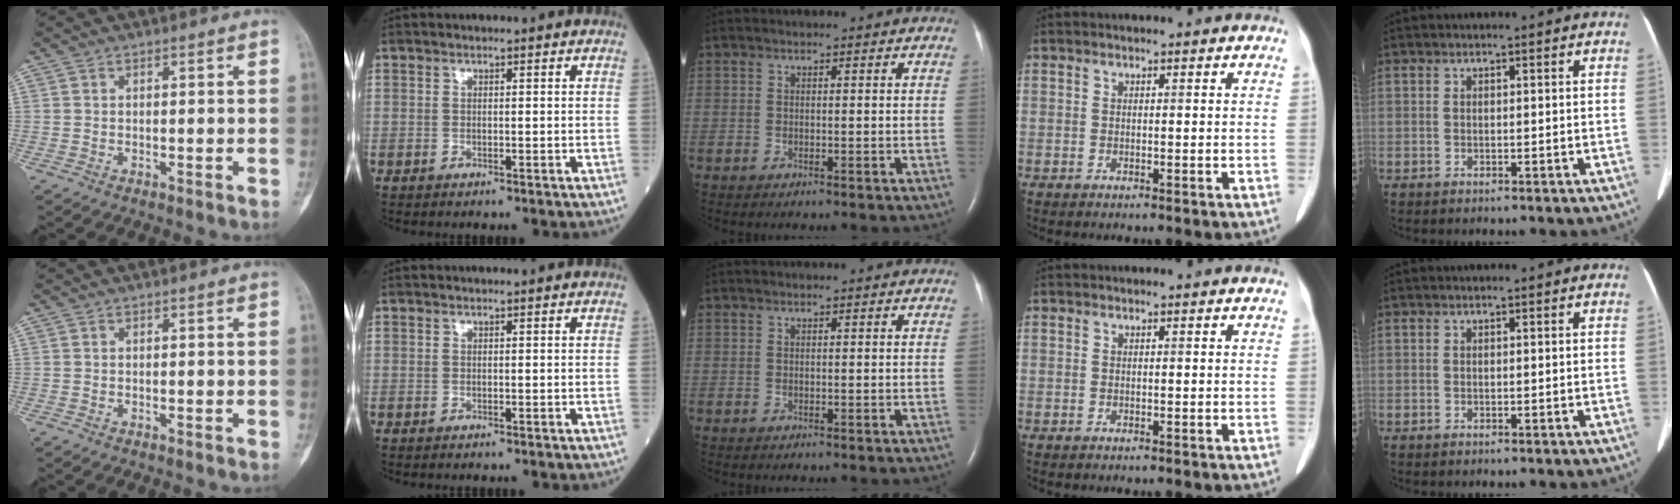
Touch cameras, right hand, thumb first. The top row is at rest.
{}